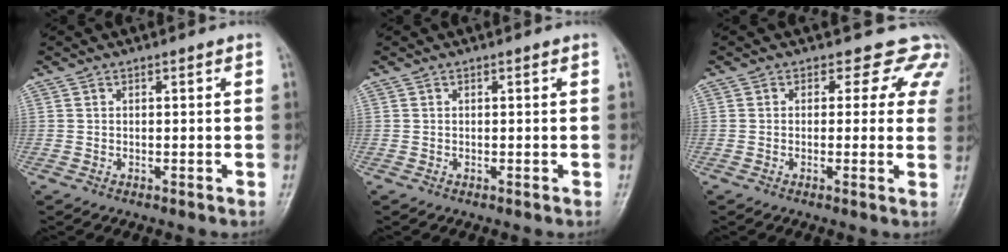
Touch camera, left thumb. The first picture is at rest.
{"total": 0.0}
{"total": 7.6, "force": [5.0, 5.2, 2.3], "torque": [0.021, -0.013, 0.030]}